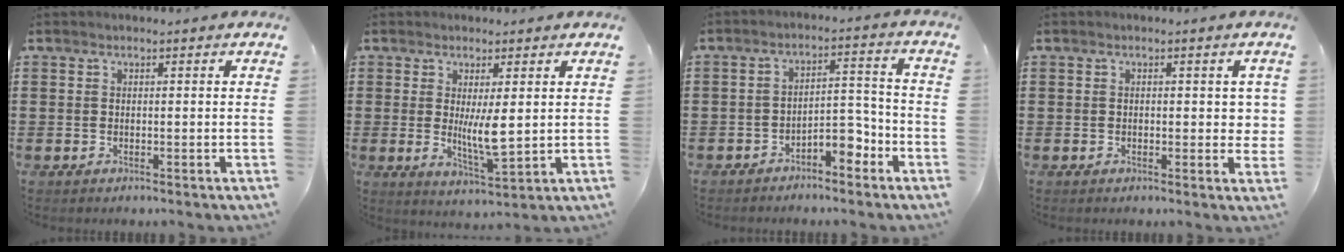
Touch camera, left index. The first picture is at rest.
{"total": 5.8, "force": [1.0, 1.5, 5.6], "torque": [-0.097, -0.015, 0.013]}
{"total": 5.0, "force": [-3.9, 1.7, 2.7], "torque": [-0.045, 0.018, -0.074]}
{"total": 2.5, "force": [0.2, 1.4, 2.1], "torque": [-0.024, 0.002, -0.001]}